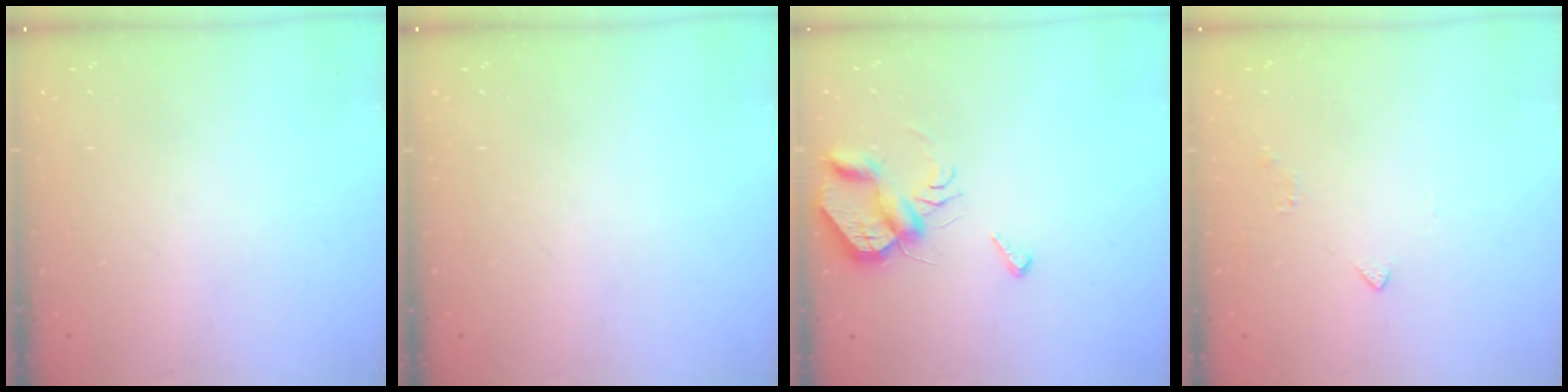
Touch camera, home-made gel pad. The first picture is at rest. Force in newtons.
{"total": 0.0}
{"total": 9.0, "press": 9.0, "slide": 0.6}
{"total": 2.4, "press": 2.3, "slide": 0.6}